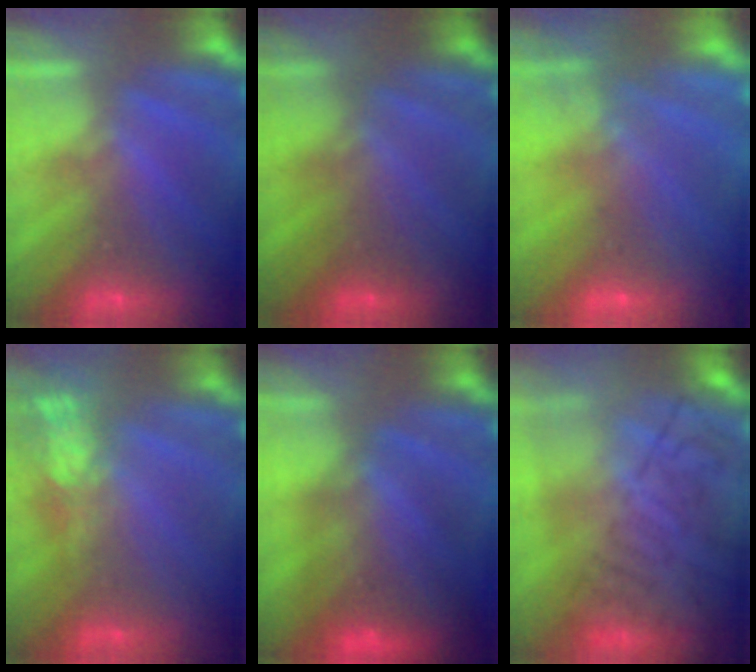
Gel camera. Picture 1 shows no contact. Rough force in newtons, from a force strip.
{"total": 2.0}
{"total": 9.2}
{"total": 7.5}
{"total": 7.2}
{"total": 8.7}